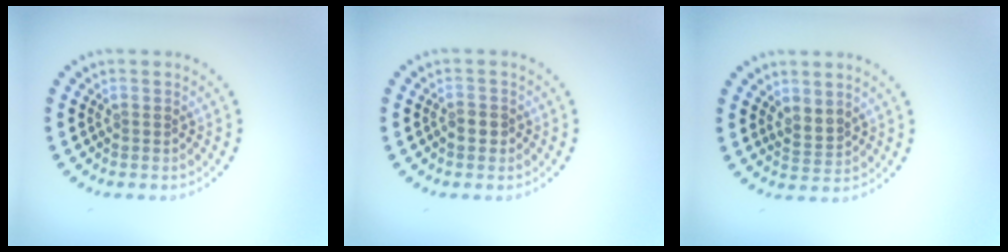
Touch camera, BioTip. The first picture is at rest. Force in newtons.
{"total": 1.3, "press": 1.3, "slide": 0.3}
{"total": 1.7, "press": 1.4, "slide": 1.1}